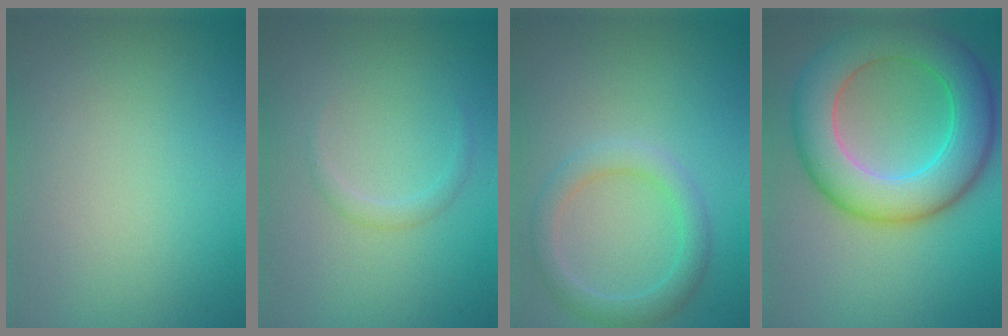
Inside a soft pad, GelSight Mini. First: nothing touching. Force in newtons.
{"total": 1.0, "press": 1.0, "slide": 0.1}
{"total": 3.0, "press": 3.0, "slide": 0.1}
{"total": 9.2, "press": 9.2, "slide": 0.2}